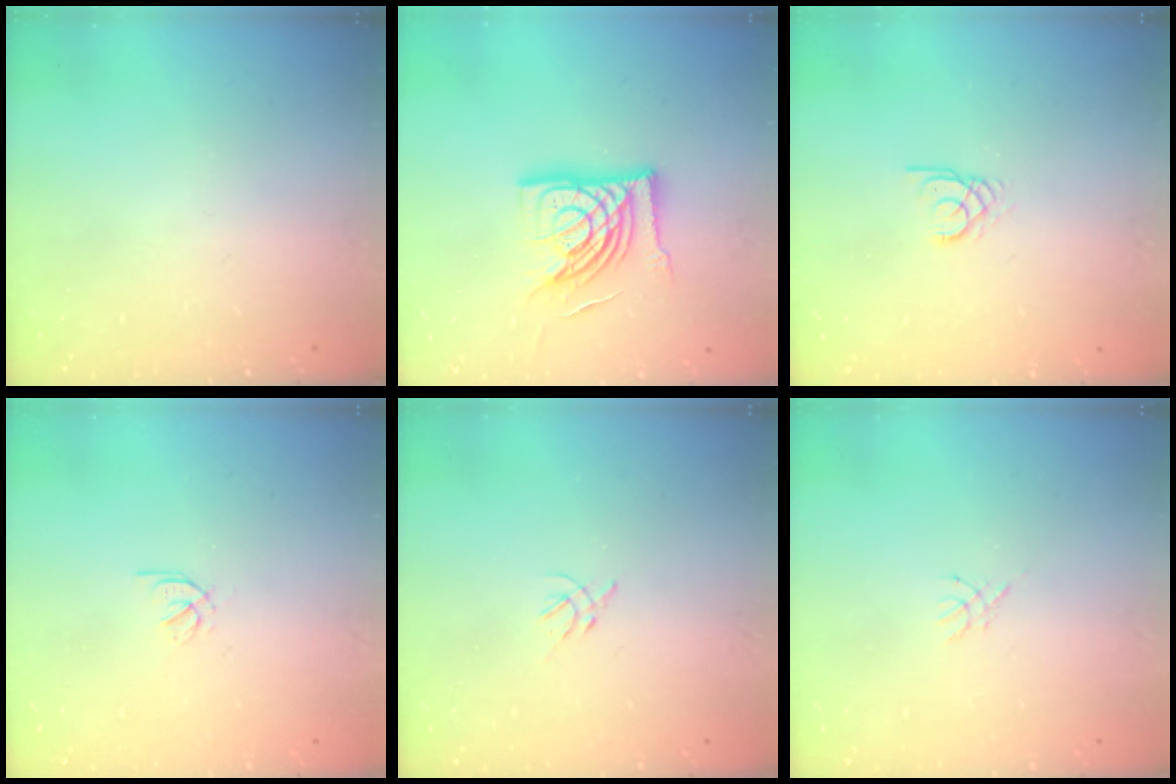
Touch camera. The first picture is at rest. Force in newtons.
{"total": 15.6, "press": 15.5, "slide": 1.2}
{"total": 1.8, "press": 1.8, "slide": 0.2}
{"total": 1.7, "press": 1.6, "slide": 0.6}
{"total": 2.3, "press": 2.2, "slide": 0.6}
{"total": 1.4, "press": 1.4, "slide": 0.3}